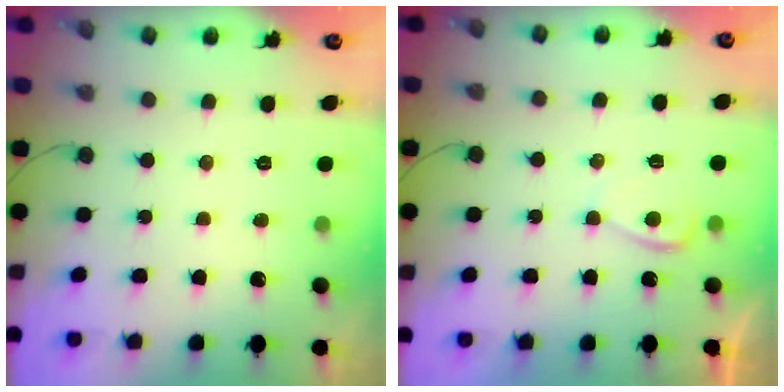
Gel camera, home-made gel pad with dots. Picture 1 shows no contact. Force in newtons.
{"total": 2.1, "press": 2.0, "slide": 0.5}